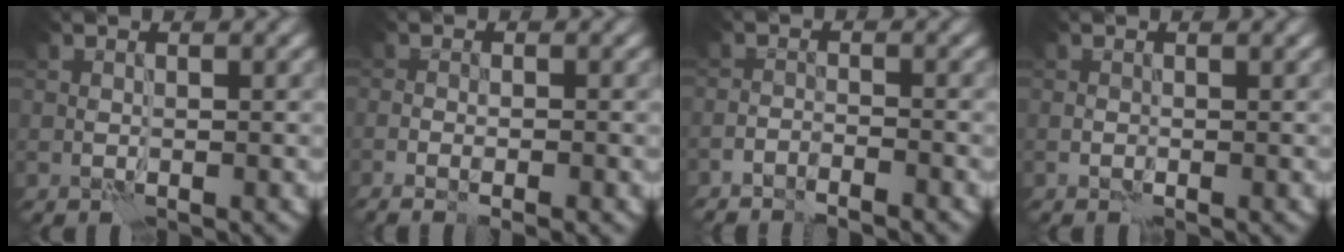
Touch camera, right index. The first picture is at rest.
{"total": 2.5, "force": [-1.4, 0.6, 2.0], "torque": [-0.025, 0.006, -0.016]}
{"total": 2.8, "force": [-2.8, 0.1, 0.2], "torque": [-0.005, 0.005, -0.045]}
{"total": 0.0}